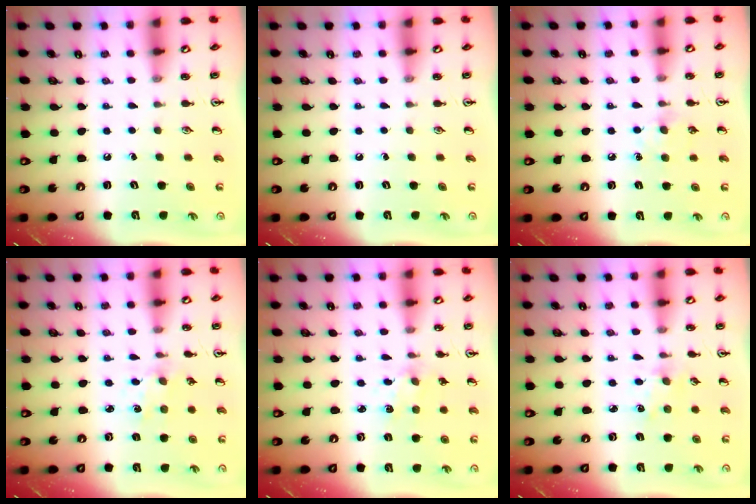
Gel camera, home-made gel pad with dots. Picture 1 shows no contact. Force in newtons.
{"total": 0.0}
{"total": 6.4, "press": 6.4, "slide": 0.8}
{"total": 0.9, "press": 0.8, "slide": 0.2}
{"total": 1.6, "press": 1.6, "slide": 0.5}
{"total": 1.6, "press": 1.5, "slide": 0.3}